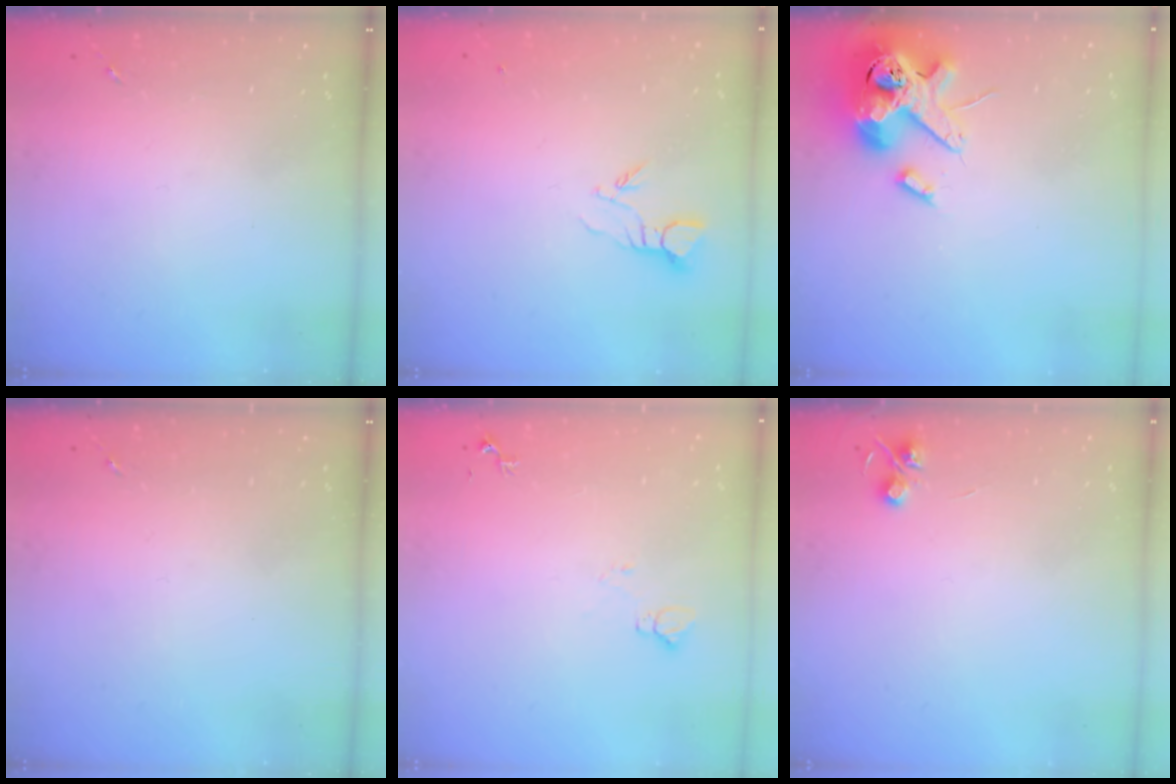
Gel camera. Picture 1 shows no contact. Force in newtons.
{"total": 3.8, "press": 3.8, "slide": 0.3}
{"total": 15.3, "press": 15.1, "slide": 2.6}
{"total": 0.0}
{"total": 6.1, "press": 6.0, "slide": 0.8}
{"total": 4.6, "press": 4.6, "slide": 0.6}